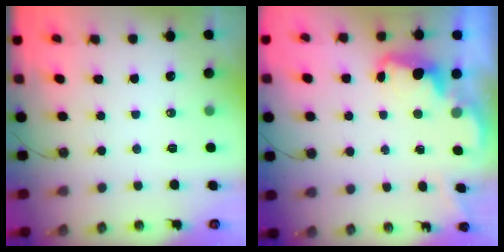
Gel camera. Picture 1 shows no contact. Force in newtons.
{"total": 2.5, "press": 2.4, "slide": 0.7}